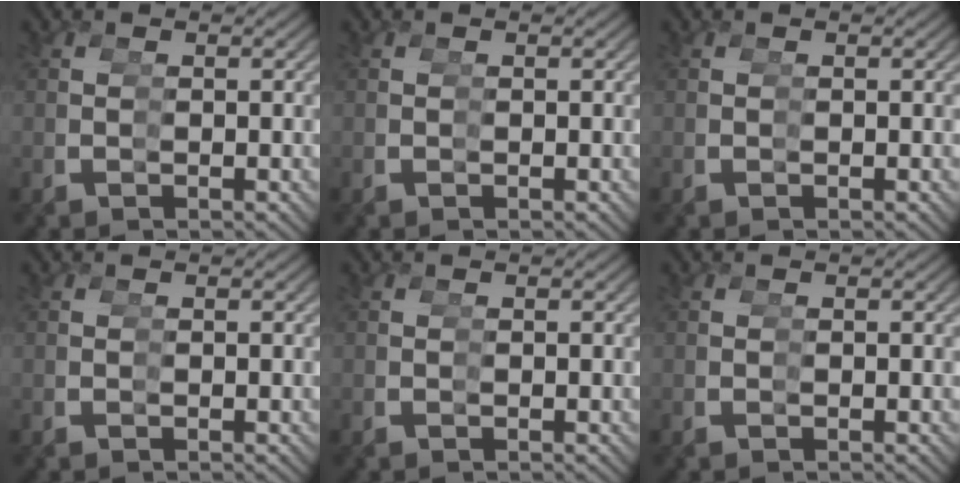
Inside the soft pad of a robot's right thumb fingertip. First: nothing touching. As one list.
[{"total": 0.0}, {"total": 0.0}, {"total": 0.0}, {"total": 0.0}, {"total": 0.0}]